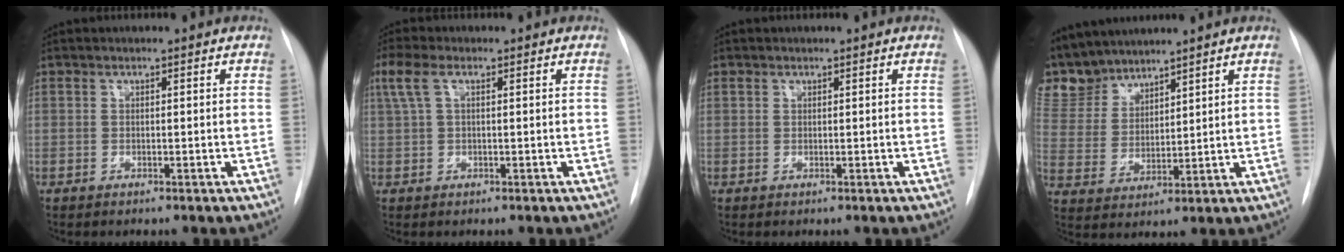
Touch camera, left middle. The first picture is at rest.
{"total": 2.5, "force": [1.1, 0.8, 2.0], "torque": [-0.064, 0.022, 0.030]}
{"total": 1.3, "force": [-0.2, -0.5, -1.2], "torque": [0.026, -0.007, -0.003]}
{"total": 8.8, "force": [8.4, 2.3, 0.5], "torque": [-0.026, 0.003, 0.187]}